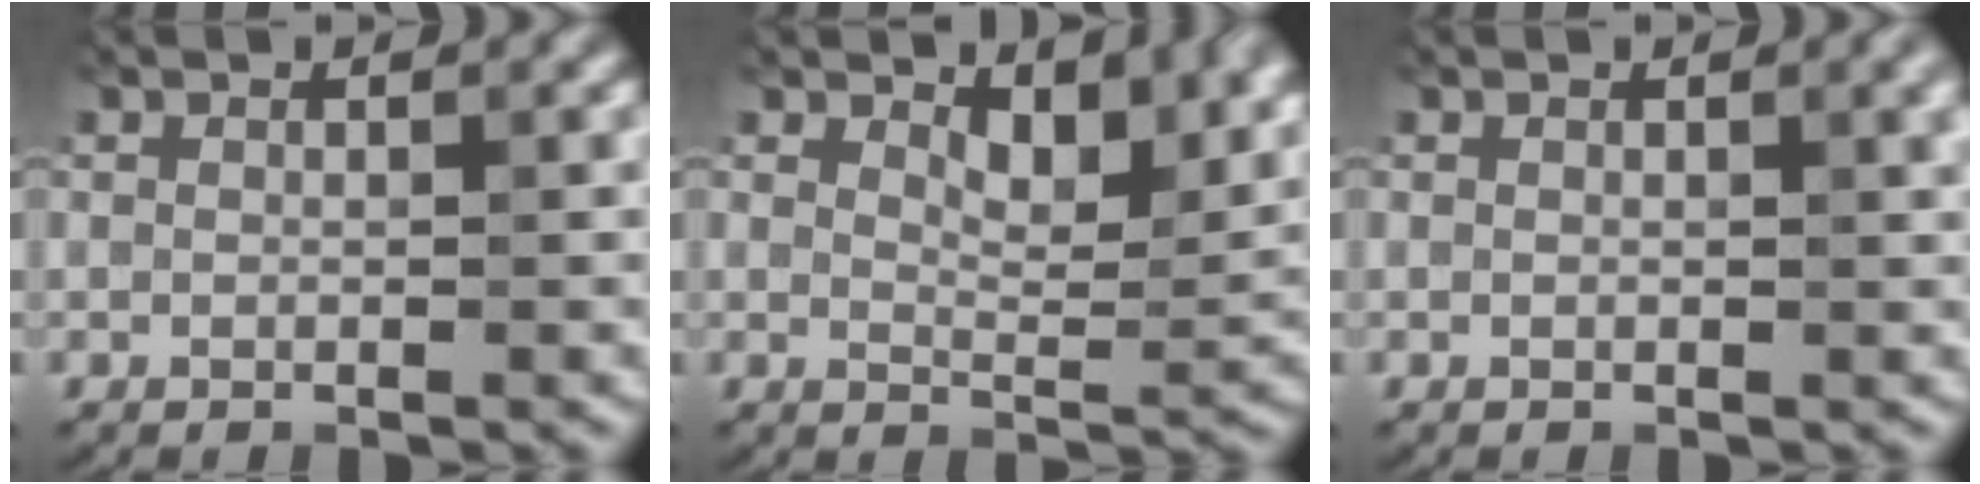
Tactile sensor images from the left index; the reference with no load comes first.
{"total": 3.4, "force": [2.7, 0.9, 1.9], "torque": [-0.044, -0.004, 0.063]}
{"total": 2.8, "force": [1.0, 1.1, 2.4], "torque": [-0.014, 0.018, 0.011]}